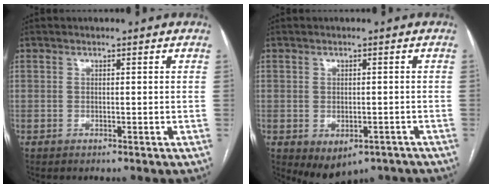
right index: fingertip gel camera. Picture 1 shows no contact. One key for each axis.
{"total": 6.7, "fx": -4.0, "fy": 4.1, "fz": 3.4, "tx": -0.043, "ty": 0.004, "tz": -0.046}